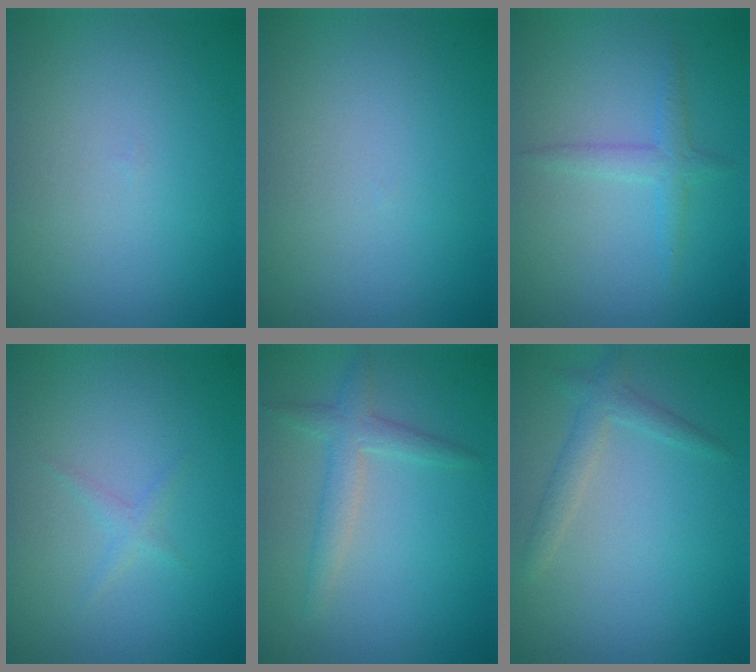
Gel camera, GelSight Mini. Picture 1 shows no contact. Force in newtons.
{"total": 0.0}
{"total": 1.7, "press": 1.7, "slide": 0.0}
{"total": 0.9, "press": 0.9, "slide": 0.0}
{"total": 2.4, "press": 2.4, "slide": 0.1}
{"total": 1.8, "press": 1.8, "slide": 0.1}